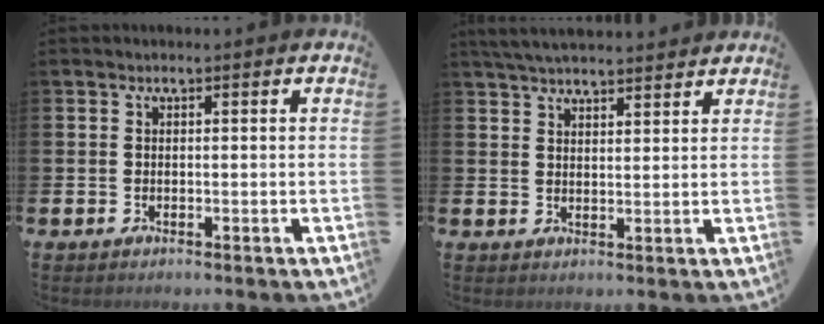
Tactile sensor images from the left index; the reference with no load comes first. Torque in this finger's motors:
{"motor_torque": [1.09, -1.05, 0.37, 0.09]}